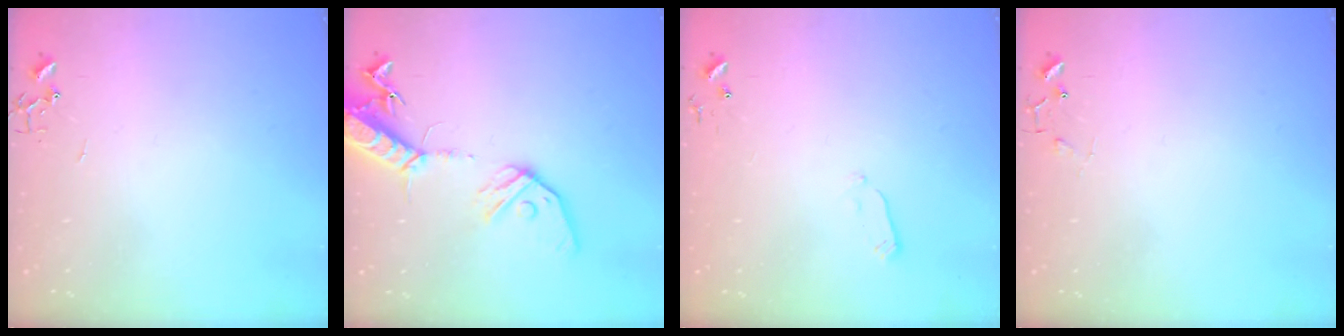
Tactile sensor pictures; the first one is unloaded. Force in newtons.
{"total": 16.0, "press": 15.7, "slide": 3.0}
{"total": 2.7, "press": 2.6, "slide": 0.4}
{"total": 5.7, "press": 5.7, "slide": 0.2}